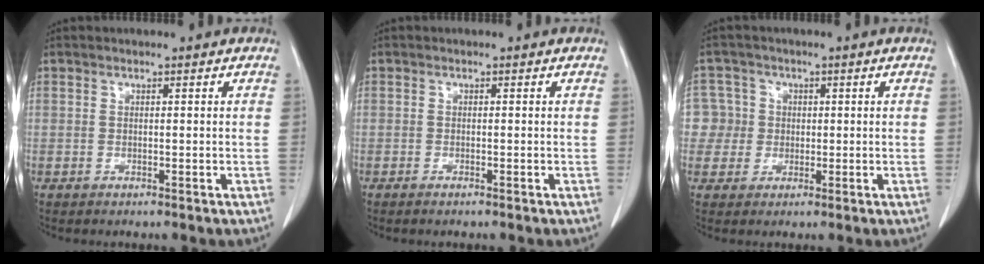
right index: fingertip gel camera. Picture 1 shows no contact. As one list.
[{"total": 0.8, "force": [-0.7, 0.1, 0.4], "torque": [-0.012, -0.002, -0.009]}, {"total": 5.0, "force": [0.2, 5.0, -0.2], "torque": [0.016, 0.019, 0.007]}]